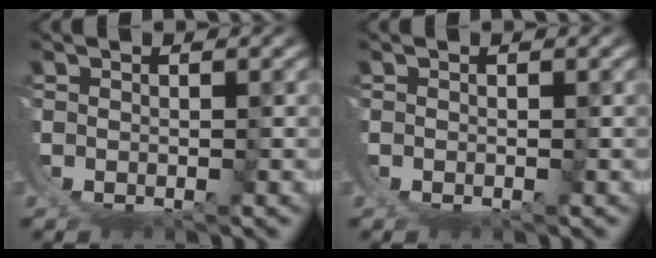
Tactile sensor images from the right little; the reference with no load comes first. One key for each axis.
{"total": 0.0}